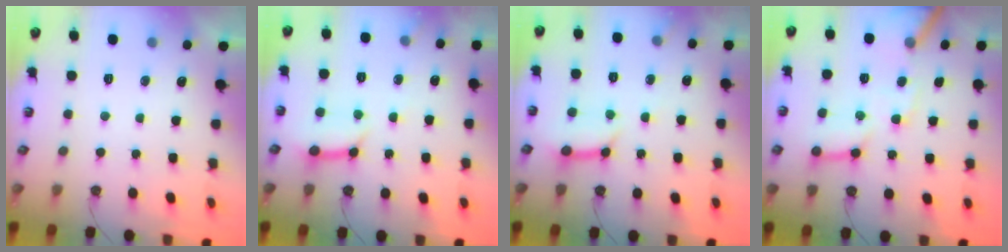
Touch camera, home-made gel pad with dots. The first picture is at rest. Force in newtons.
{"total": 12.1, "press": 12.1, "slide": 1.1}
{"total": 12.1, "press": 12.1, "slide": 1.1}
{"total": 13.9, "press": 13.8, "slide": 1.7}